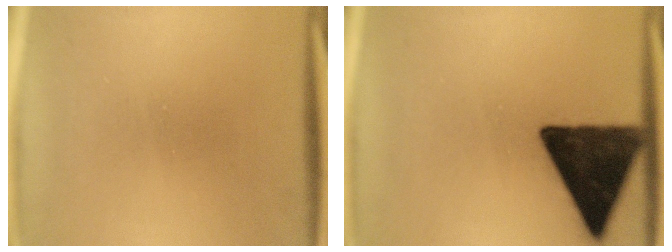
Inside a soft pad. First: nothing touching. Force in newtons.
{"total": 13.0}